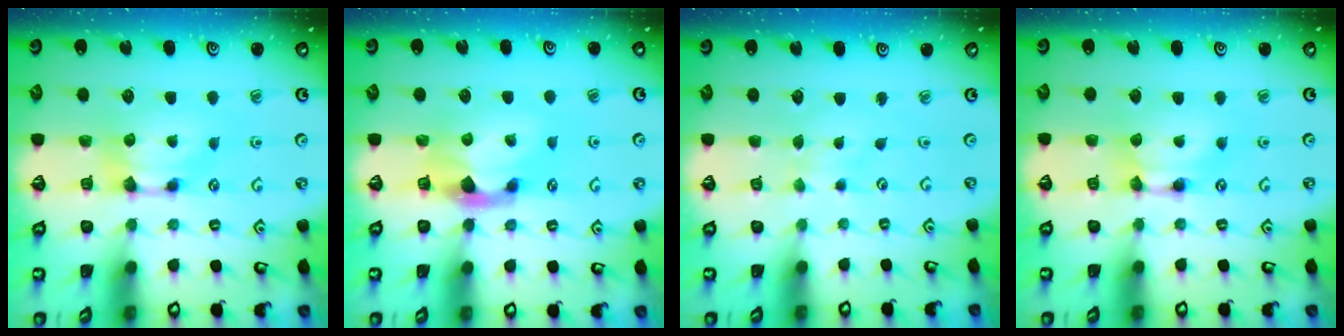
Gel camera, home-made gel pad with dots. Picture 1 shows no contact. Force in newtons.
{"total": 2.2, "press": 1.9, "slide": 1.2}
{"total": 1.8, "press": 1.8, "slide": 0.1}
{"total": 1.7, "press": 1.7, "slide": 0.2}